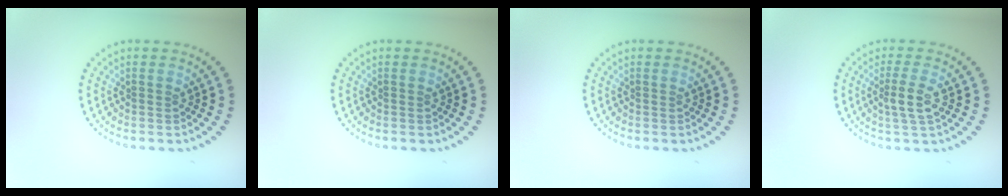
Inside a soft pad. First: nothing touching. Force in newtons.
{"total": 0.0}
{"total": 0.0}
{"total": 2.3, "press": 2.1, "slide": 1.0}